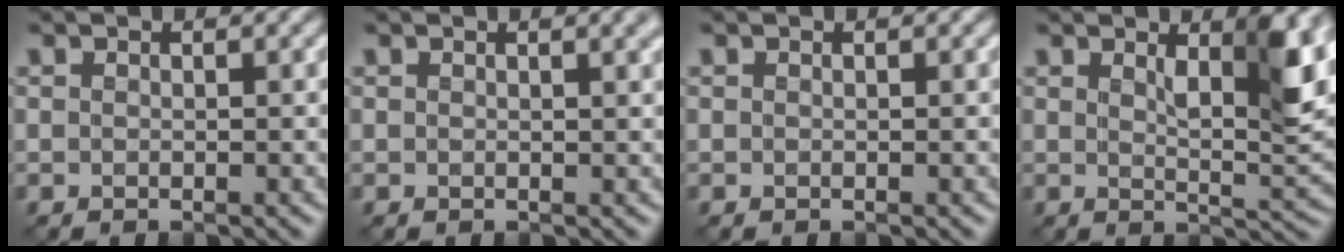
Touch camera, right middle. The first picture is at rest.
{"total": 1.9, "force": [1.1, 0.8, 1.4], "torque": [-0.003, 0.003, 0.012]}
{"total": 0.0}
{"total": 5.7, "force": [2.0, 1.7, 5.1], "torque": [-0.071, -0.007, 0.033]}